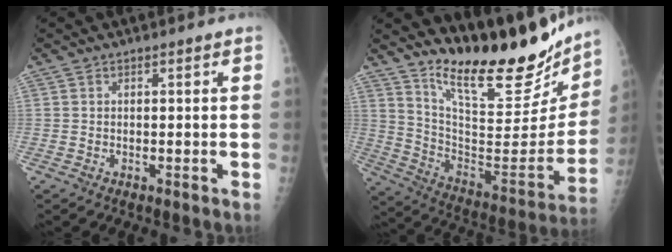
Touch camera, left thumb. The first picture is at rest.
{"total": 26.6, "force": [21.8, 6.8, 13.7], "torque": [-0.177, -0.141, 0.327]}